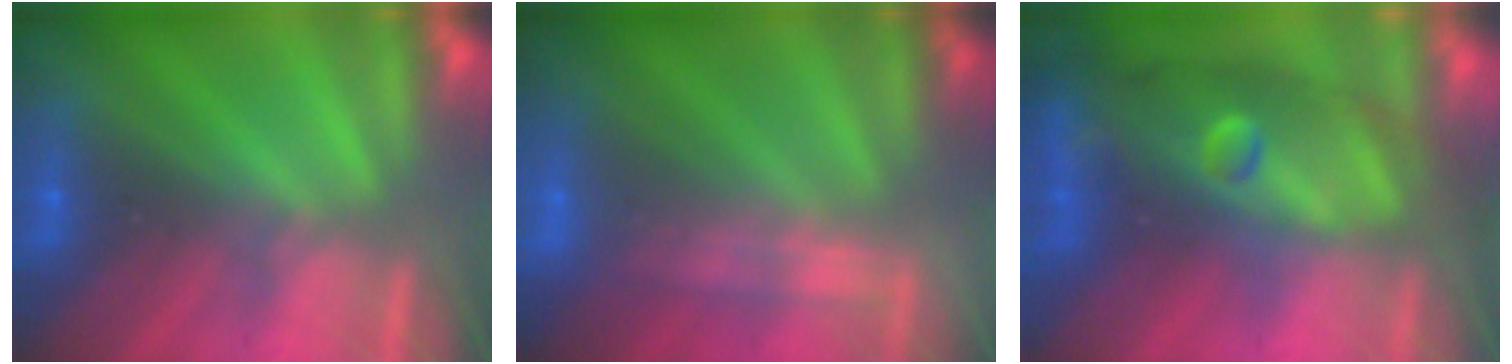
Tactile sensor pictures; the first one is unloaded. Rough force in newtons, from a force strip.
{"total": 2.2}
{"total": 8.9}